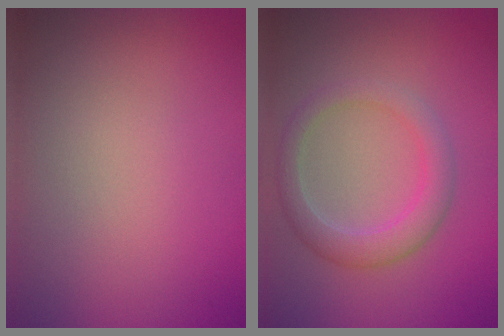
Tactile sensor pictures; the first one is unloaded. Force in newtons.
{"total": 3.1, "press": 3.1, "slide": 0.1}